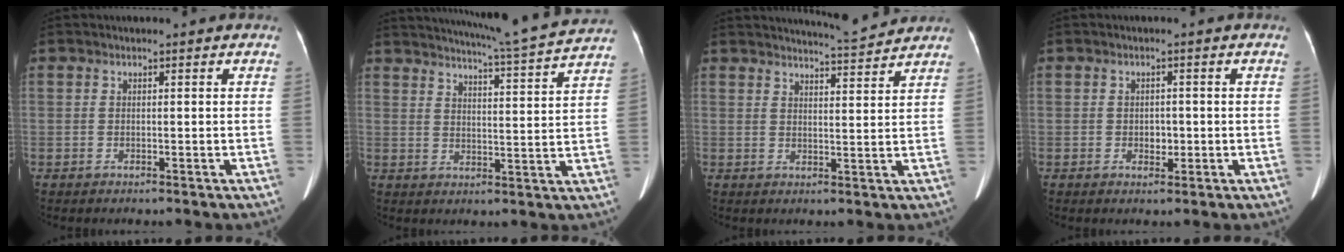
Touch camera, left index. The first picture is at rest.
{"total": 14.7, "force": [13.7, -1.8, 5.2], "torque": [-0.096, -0.029, 0.179]}
{"total": 6.2, "force": [6.1, -0.7, 0.7], "torque": [-0.023, -0.006, 0.085]}
{"total": 1.8, "force": [-0.5, 1.4, 1.1], "torque": [-0.018, 0.002, -0.004]}